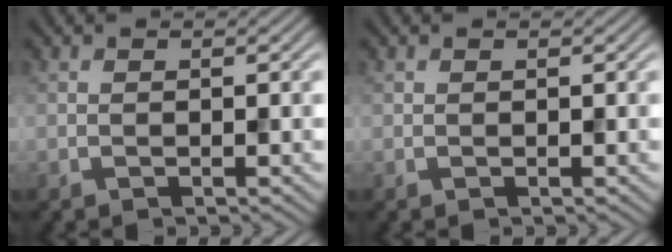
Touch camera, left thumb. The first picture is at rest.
{"total": 0.0}